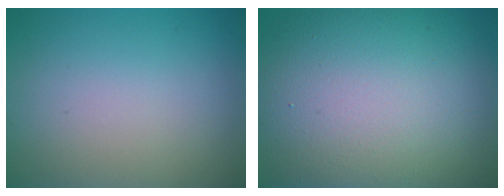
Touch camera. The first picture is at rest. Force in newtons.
{"total": 15.8, "press": 15.8, "slide": 1.1}